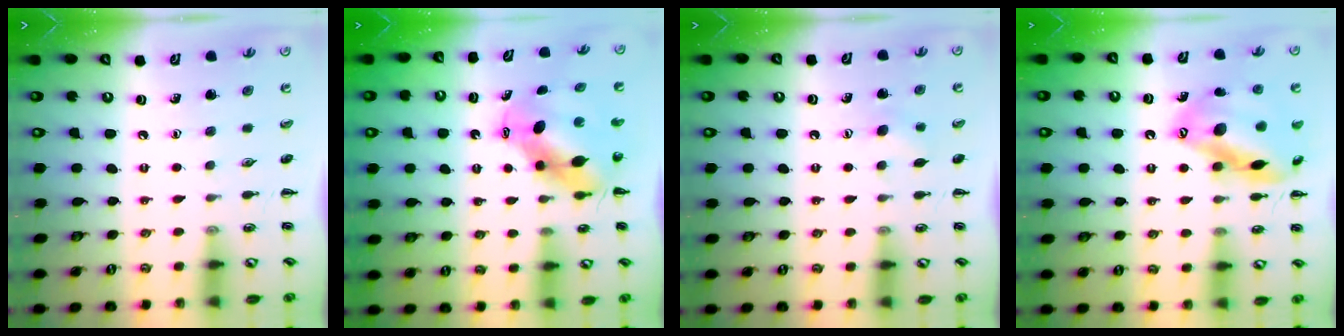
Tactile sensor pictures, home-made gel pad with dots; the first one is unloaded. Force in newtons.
{"total": 7.6, "press": 7.4, "slide": 1.9}
{"total": 4.9, "press": 4.8, "slide": 1.0}
{"total": 18.6, "press": 18.6, "slide": 1.6}